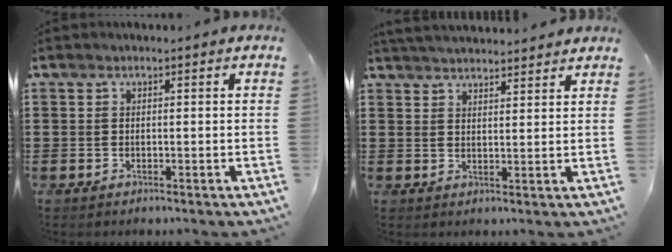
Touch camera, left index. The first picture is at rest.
{"total": 3.5, "force": [3.4, 0.0, 0.4], "torque": [-0.018, -0.009, 0.064]}